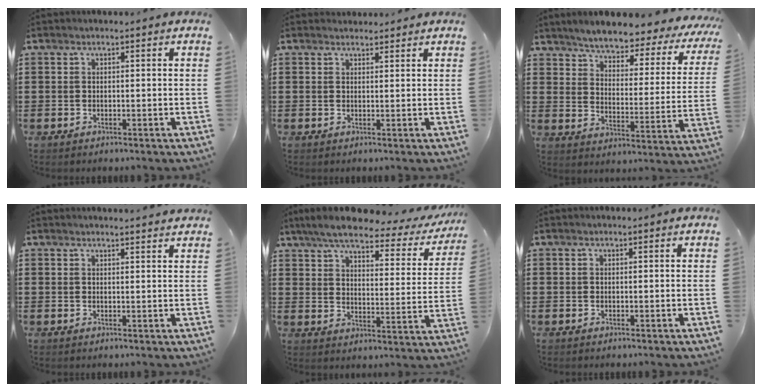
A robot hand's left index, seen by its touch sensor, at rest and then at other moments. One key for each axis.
{"total": 1.5, "fx": 1.5, "fy": 0.5, "fz": 0.1, "tx": -0.004, "ty": 0.003, "tz": 0.029}
{"total": 4.2, "fx": 4.0, "fy": 0.2, "fz": 1.1, "tx": -0.045, "ty": -0.037, "tz": 0.061}
{"total": 1.7, "fx": 1.6, "fy": -0.3, "fz": 0.4, "tx": -0.009, "ty": -0.002, "tz": 0.032}
{"total": 6.3, "fx": 5.2, "fy": 1.2, "fz": 3.3, "tx": -0.082, "ty": -0.028, "tz": 0.085}
{"total": 0.0}